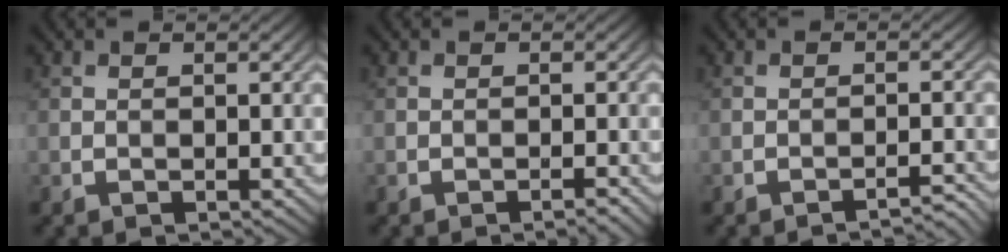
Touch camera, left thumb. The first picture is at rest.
{"total": 1.2, "force": [-1.1, -0.5, 0.2], "torque": [-0.006, 0.005, -0.021]}
{"total": 2.3, "force": [-2.2, -0.7, 0.2], "torque": [0.000, 0.010, -0.032]}